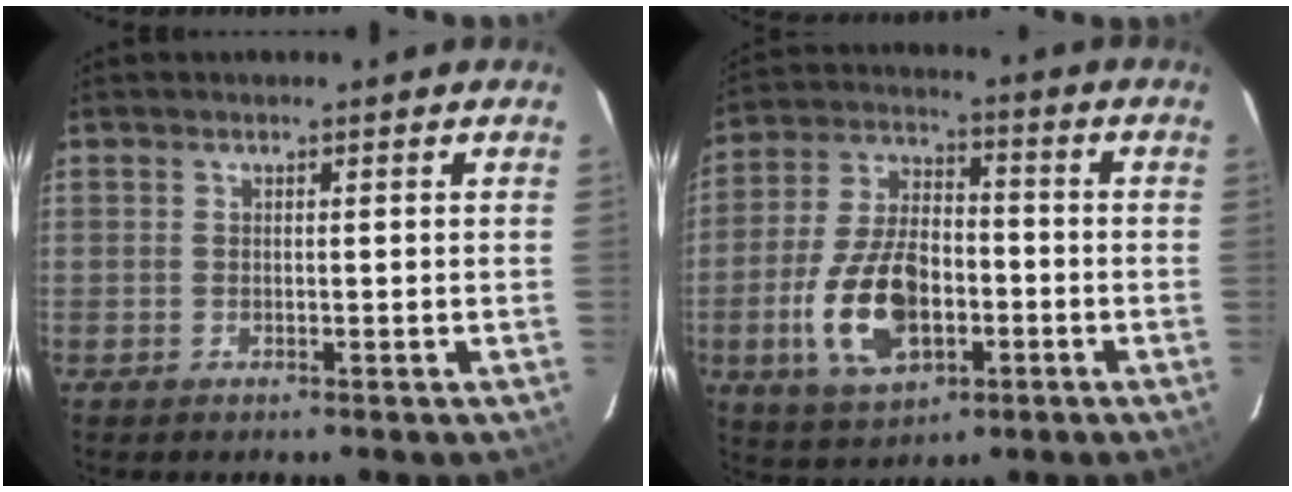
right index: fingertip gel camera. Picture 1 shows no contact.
{"total": 16.1, "force": [-4.8, 8.9, 12.5], "torque": [-0.261, 0.005, -0.074]}